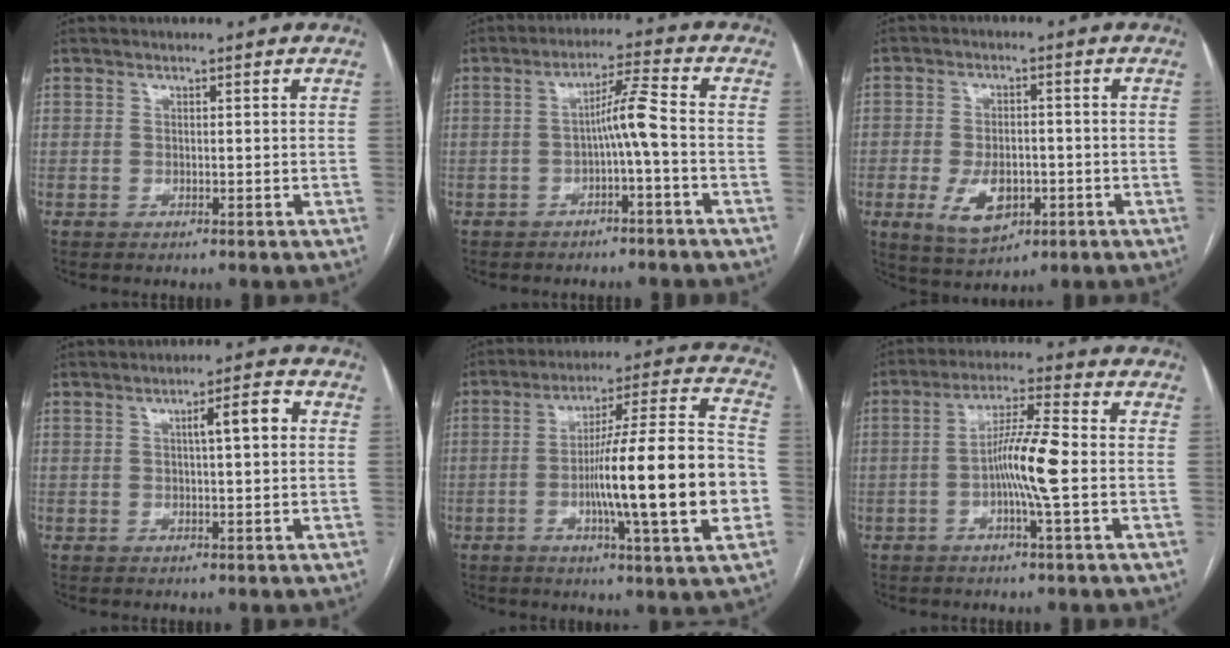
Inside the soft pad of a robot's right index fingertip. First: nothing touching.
{"total": 5.2, "force": [-1.3, -0.5, 5.0], "torque": [-0.084, 0.017, -0.020]}
{"total": 7.7, "force": [-2.6, 4.6, 5.6], "torque": [-0.103, 0.000, -0.032]}
{"total": 4.7, "force": [0.9, 0.6, 4.6], "torque": [-0.070, 0.013, 0.011]}
{"total": 19.9, "force": [-3.8, 0.7, 19.5], "torque": [-0.291, 0.010, -0.057]}
{"total": 8.4, "force": [-1.4, -0.1, 8.3], "torque": [-0.157, 0.007, -0.031]}